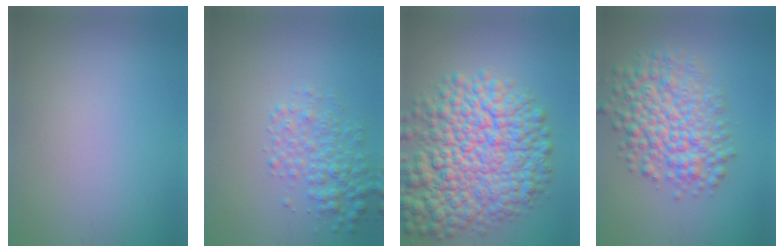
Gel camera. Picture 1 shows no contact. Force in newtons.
{"total": 3.3, "press": 3.3, "slide": 0.1}
{"total": 12.3, "press": 12.3, "slide": 0.5}
{"total": 7.2, "press": 7.2, "slide": 0.2}